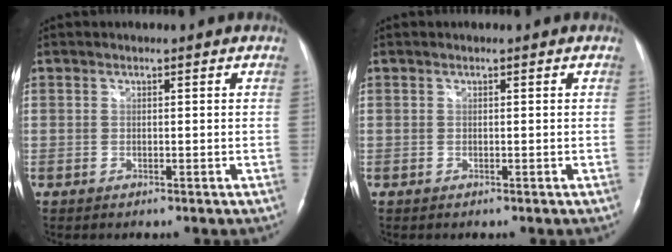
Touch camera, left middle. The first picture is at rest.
{"total": 0.0}